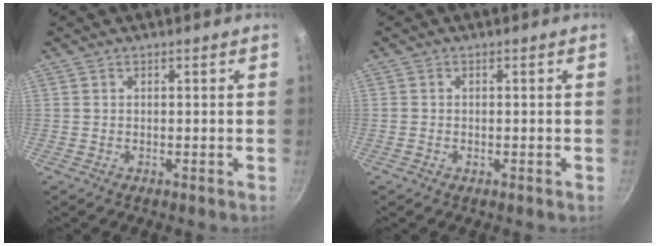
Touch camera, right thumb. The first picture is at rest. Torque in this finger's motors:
{"motor_torque": [-0.68, -0.07, -0.14, 0.80, -0.01]}